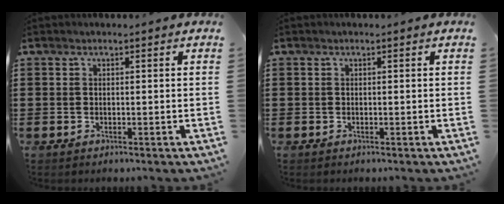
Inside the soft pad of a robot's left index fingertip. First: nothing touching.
{"total": 0.0}